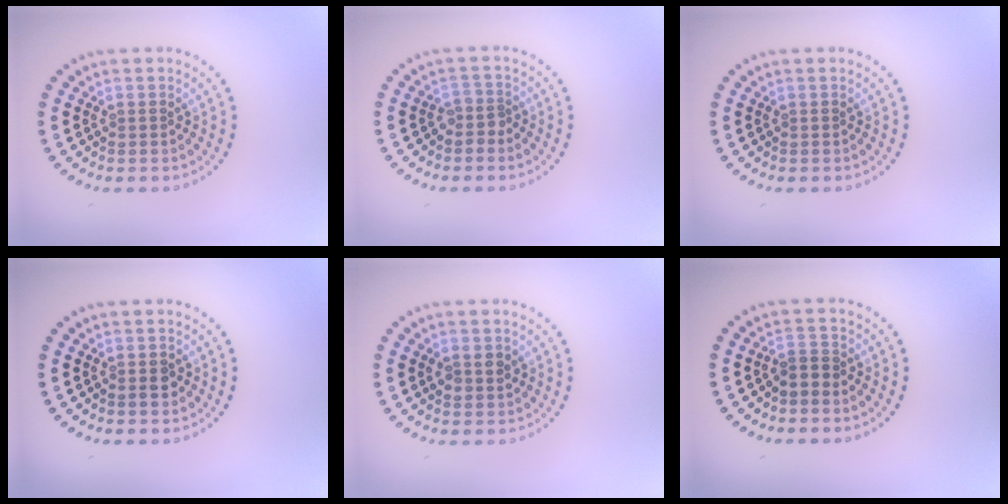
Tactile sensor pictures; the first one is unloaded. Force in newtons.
{"total": 1.5, "press": 1.0, "slide": 1.0}
{"total": 0.0}
{"total": 1.1, "press": 1.1, "slide": 0.2}
{"total": 1.6, "press": 1.5, "slide": 0.4}
{"total": 1.3, "press": 0.9, "slide": 0.9}